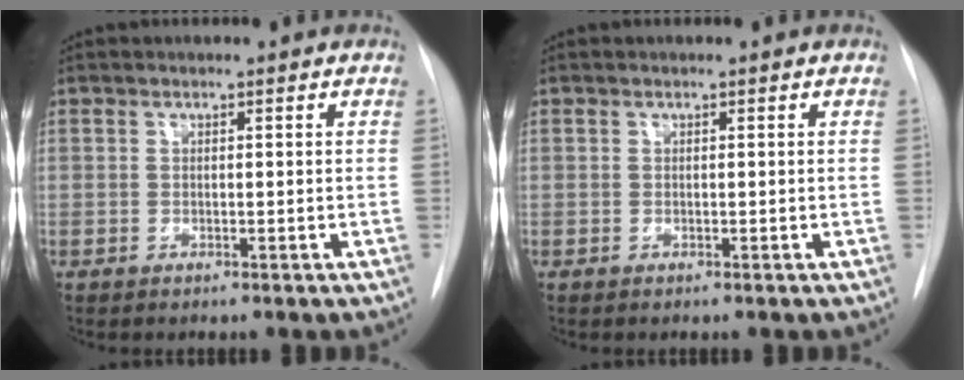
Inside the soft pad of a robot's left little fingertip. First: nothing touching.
{"total": 0.0}